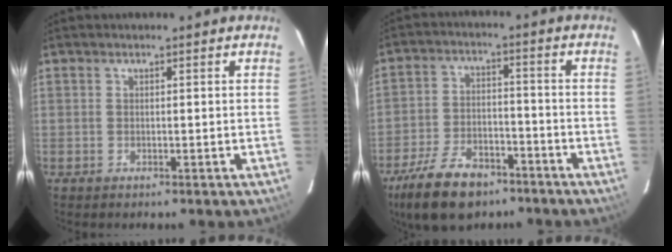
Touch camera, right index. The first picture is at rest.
{"total": 14.5, "force": [-9.9, 7.4, 7.7], "torque": [-0.176, -0.003, -0.165]}